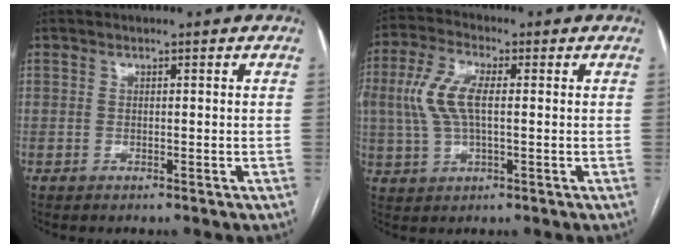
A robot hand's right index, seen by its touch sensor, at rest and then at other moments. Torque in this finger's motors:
{"motor_torque": [0.96, 0.10, 0.53, 0.21]}